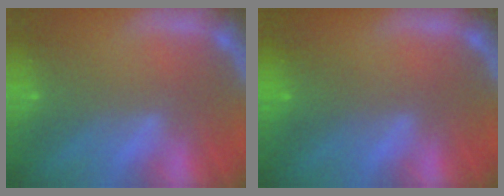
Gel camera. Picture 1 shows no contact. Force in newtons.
{"total": 1.4}